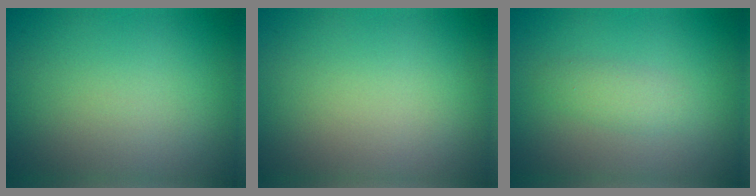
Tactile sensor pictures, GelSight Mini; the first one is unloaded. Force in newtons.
{"total": 0.0}
{"total": 1.6, "press": 1.6, "slide": 0.1}